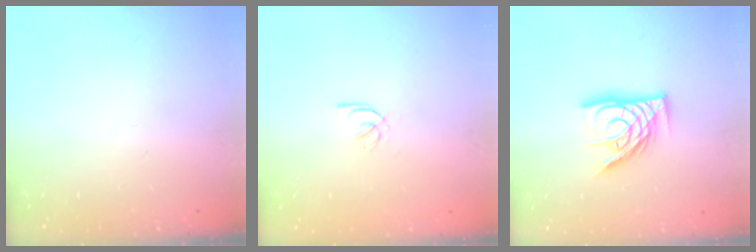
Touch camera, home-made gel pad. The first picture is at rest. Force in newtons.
{"total": 1.6, "press": 1.6, "slide": 0.3}
{"total": 13.3, "press": 13.2, "slide": 1.5}